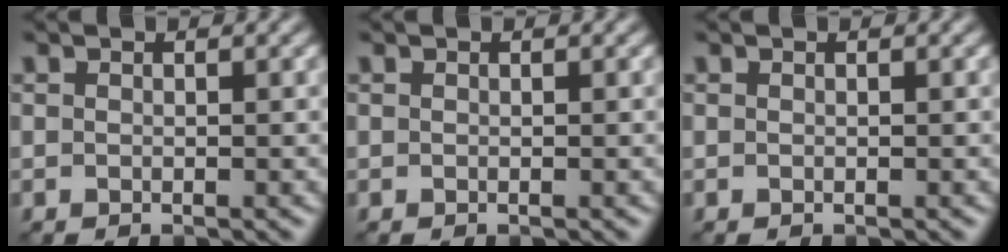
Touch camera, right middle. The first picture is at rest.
{"total": 0.0}
{"total": 0.0}